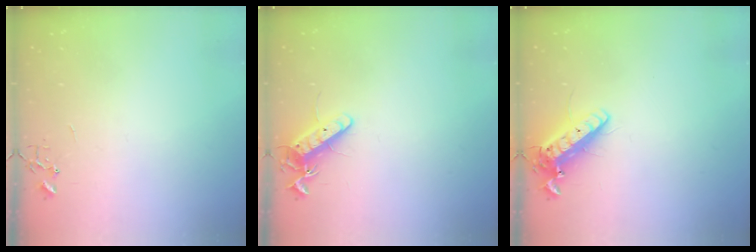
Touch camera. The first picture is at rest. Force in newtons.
{"total": 11.4, "press": 11.4, "slide": 0.9}
{"total": 14.4, "press": 14.1, "slide": 2.7}